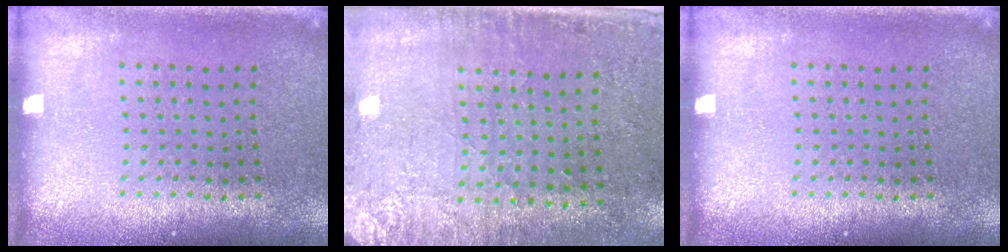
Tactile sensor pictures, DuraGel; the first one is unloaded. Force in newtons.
{"total": 2.8, "press": 2.4, "slide": 1.4}
{"total": 0.0}